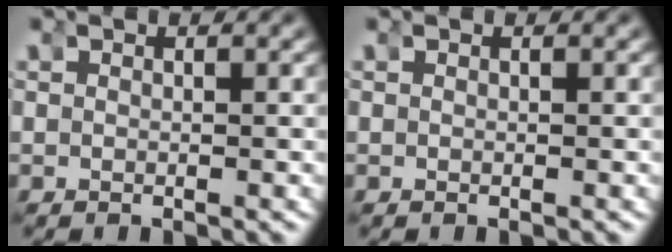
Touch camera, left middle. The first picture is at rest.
{"total": 0.0}